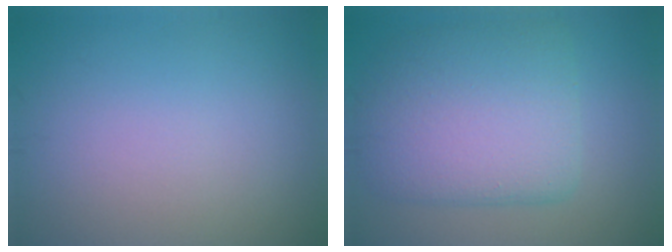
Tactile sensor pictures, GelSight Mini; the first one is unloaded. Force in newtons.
{"total": 8.1, "press": 8.1, "slide": 0.8}